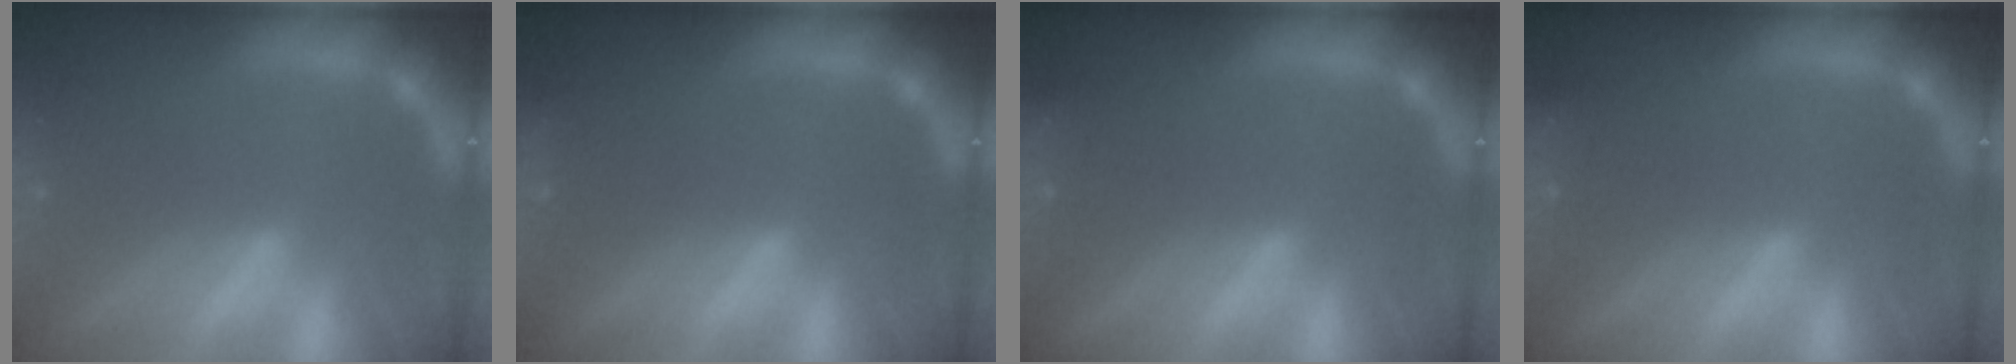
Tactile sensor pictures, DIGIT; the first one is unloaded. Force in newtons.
{"total": 0.9}
{"total": 1.4}
{"total": 1.4}